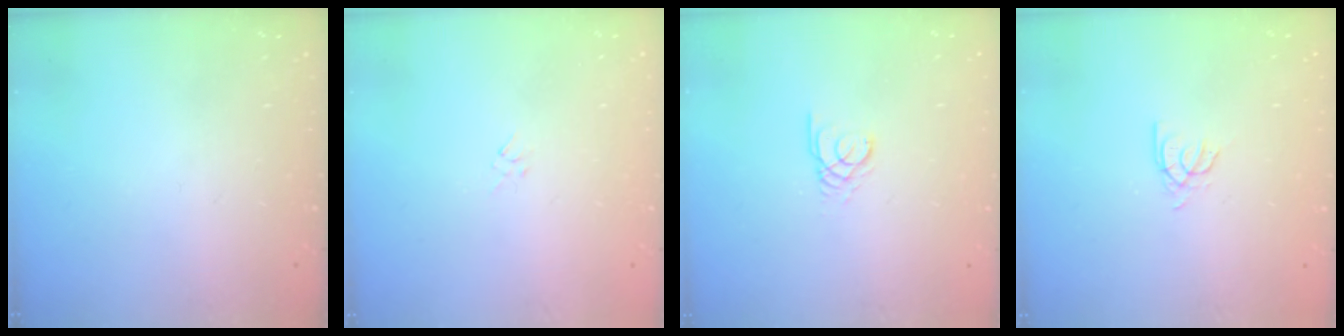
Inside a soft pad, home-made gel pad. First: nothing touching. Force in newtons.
{"total": 2.3, "press": 2.2, "slide": 0.6}
{"total": 2.3, "press": 2.3, "slide": 0.2}
{"total": 2.7, "press": 2.7, "slide": 0.2}